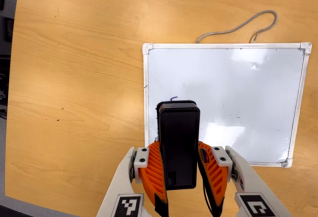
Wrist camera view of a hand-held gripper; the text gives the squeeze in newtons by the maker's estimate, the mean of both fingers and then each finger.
{"total": 4.7, "left": 4.4, "right": 5.1}